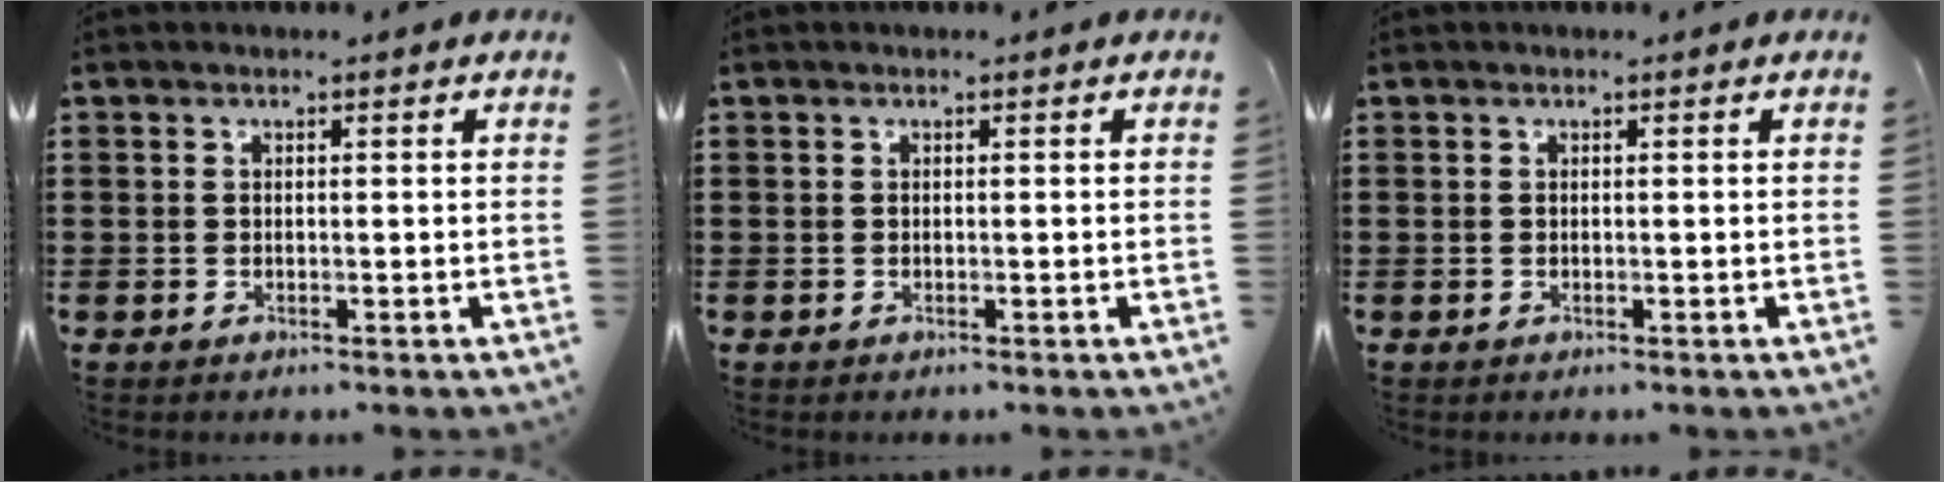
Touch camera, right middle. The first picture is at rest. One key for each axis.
{"total": 0.0}
{"total": 0.0}